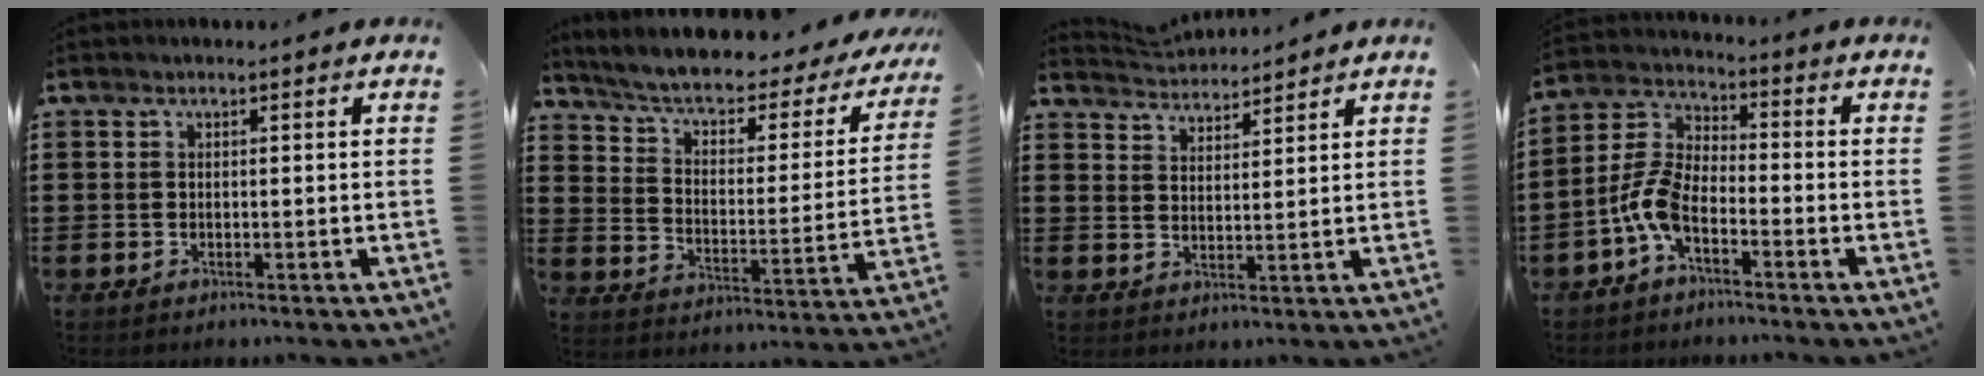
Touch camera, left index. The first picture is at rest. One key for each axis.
{"total": 4.8, "fx": 3.4, "fy": 1.7, "fz": 3.0, "tx": -0.076, "ty": -0.027, "tz": 0.049}
{"total": 3.3, "fx": 3.3, "fy": 0.0, "fz": -0.5, "tx": -0.003, "ty": -0.015, "tz": 0.060}
{"total": 6.9, "fx": -4.2, "fy": 2.7, "fz": 4.7, "tx": -0.132, "ty": -0.010, "tz": -0.092}